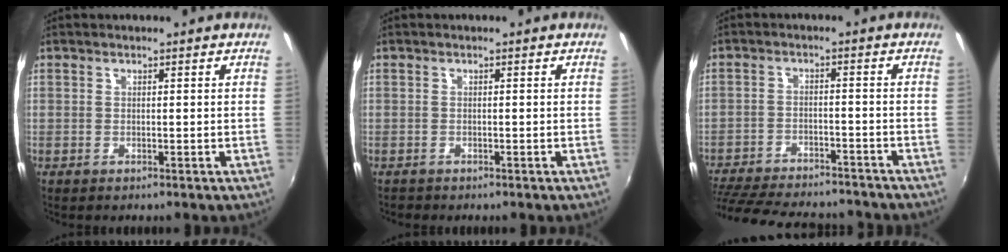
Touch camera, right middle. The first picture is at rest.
{"total": 0.9, "force": [-0.8, 0.4, 0.0], "torque": [-0.004, -0.001, -0.016]}
{"total": 21.3, "force": [-18.2, 6.5, 9.0], "torque": [-0.195, -0.019, -0.260]}